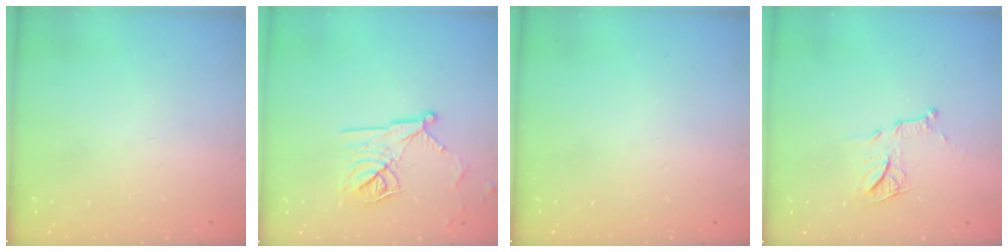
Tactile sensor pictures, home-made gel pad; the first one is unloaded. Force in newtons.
{"total": 13.5, "press": 13.5, "slide": 0.2}
{"total": 0.0}
{"total": 11.0, "press": 10.9, "slide": 0.4}